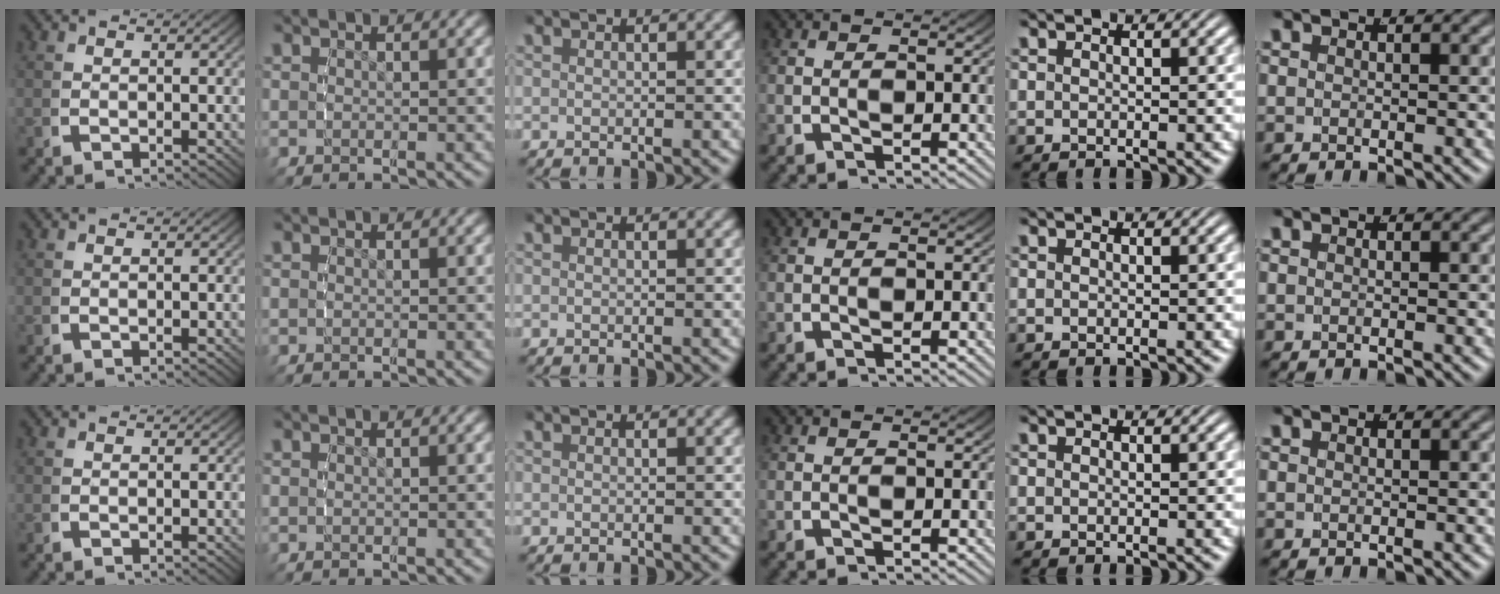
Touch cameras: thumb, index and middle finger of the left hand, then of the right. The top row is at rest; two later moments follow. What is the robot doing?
{"motion": "reach", "object": "paper towel"}